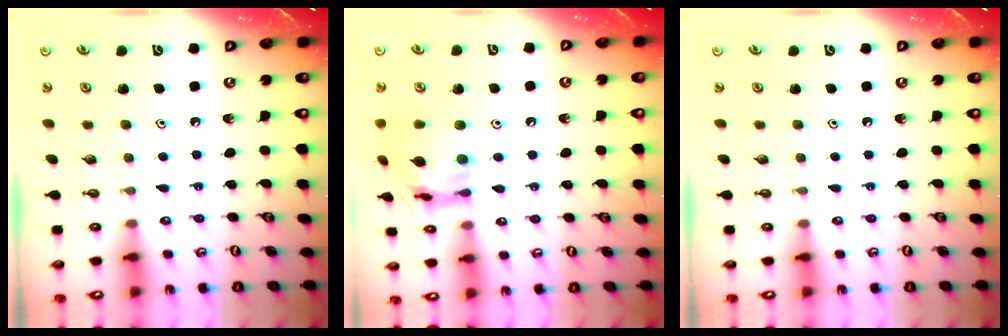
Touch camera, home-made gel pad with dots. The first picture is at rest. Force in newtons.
{"total": 14.0, "press": 13.9, "slide": 1.3}
{"total": 0.0}